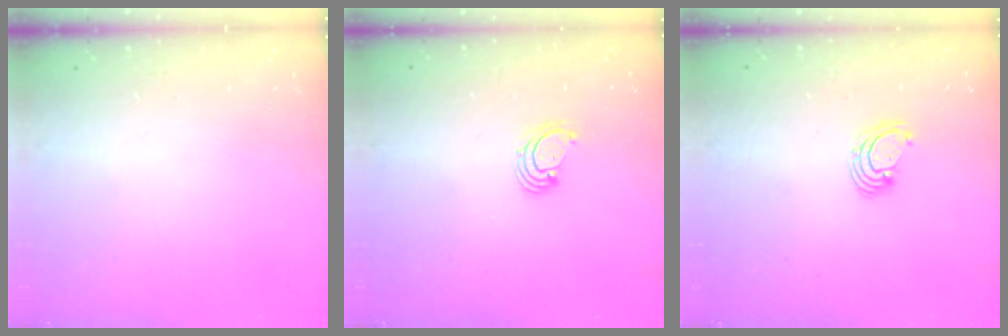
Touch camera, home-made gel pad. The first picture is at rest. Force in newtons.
{"total": 2.4, "press": 2.4, "slide": 0.2}
{"total": 3.1, "press": 3.1, "slide": 0.1}